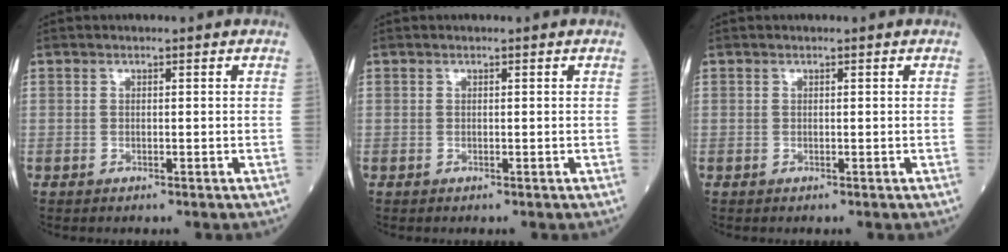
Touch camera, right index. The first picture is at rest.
{"total": 0.0}
{"total": 0.0}